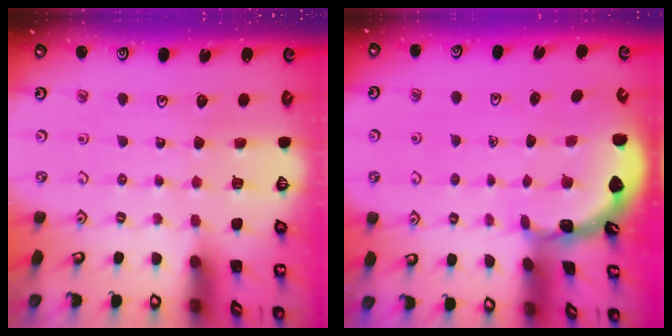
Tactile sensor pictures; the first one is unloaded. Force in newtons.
{"total": 1.8, "press": 1.8, "slide": 0.1}